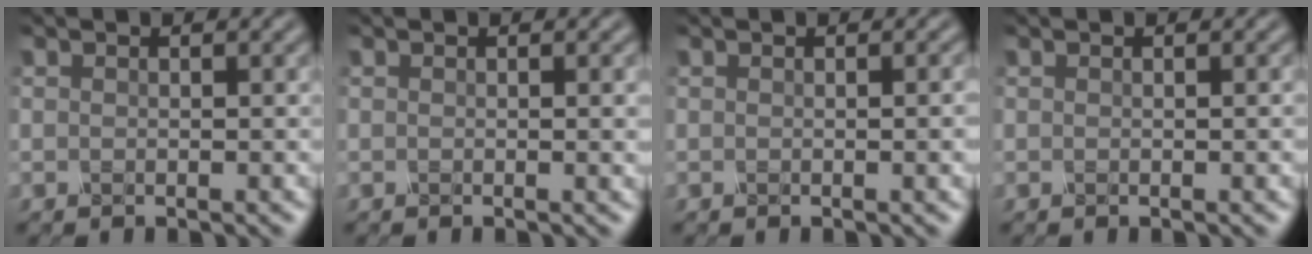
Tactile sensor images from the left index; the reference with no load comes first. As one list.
[{"total": 1.8, "force": [0.0, 0.6, 1.7], "torque": [-0.015, 0.001, -0.005]}, {"total": 2.2, "force": [-0.1, 0.8, 2.1], "torque": [-0.016, 0.006, -0.005]}, {"total": 0.7, "force": [-0.1, 0.3, 0.7], "torque": [-0.005, 0.002, -0.003]}]